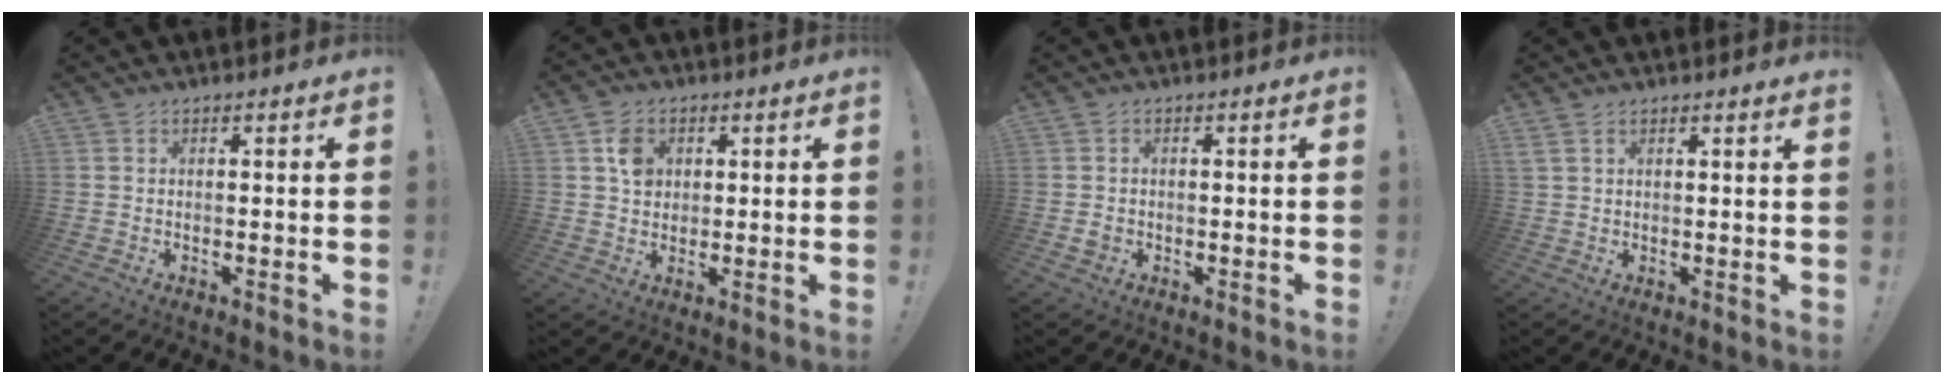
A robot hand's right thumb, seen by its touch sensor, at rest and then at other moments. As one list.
[{"total": 5.9, "force": [1.7, 4.9, 2.9], "torque": [-0.025, -0.001, 0.030]}, {"total": 1.5, "force": [-0.5, 1.3, 0.5], "torque": [-0.013, 0.007, -0.007]}, {"total": 2.2, "force": [1.7, 0.5, 1.2], "torque": [-0.021, -0.007, 0.033]}]